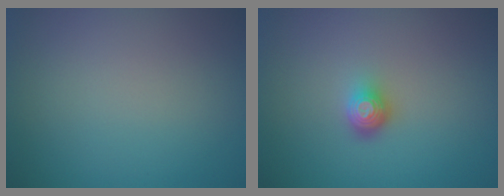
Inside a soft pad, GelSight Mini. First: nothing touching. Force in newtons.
{"total": 2.0, "press": 1.4, "slide": 1.5}